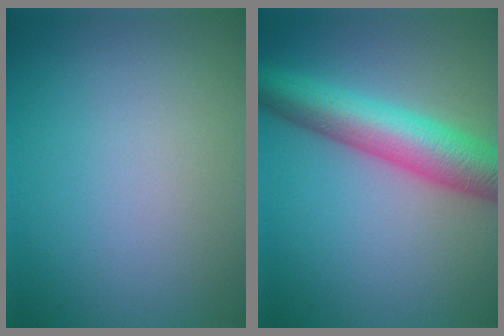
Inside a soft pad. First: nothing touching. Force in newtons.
{"total": 7.9, "press": 7.9, "slide": 0.2}